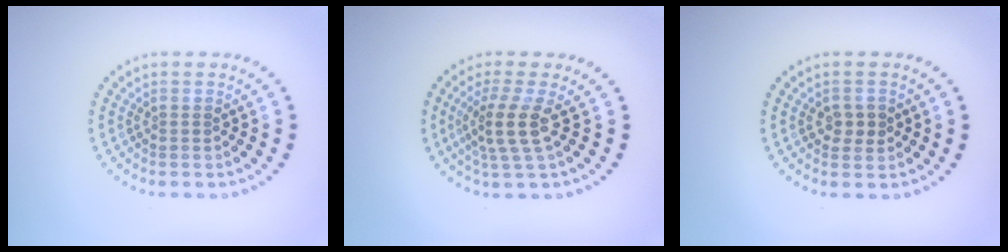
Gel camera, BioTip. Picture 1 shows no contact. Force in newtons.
{"total": 3.5, "press": 2.6, "slide": 2.3}
{"total": 1.9, "press": 1.9, "slide": 0.1}